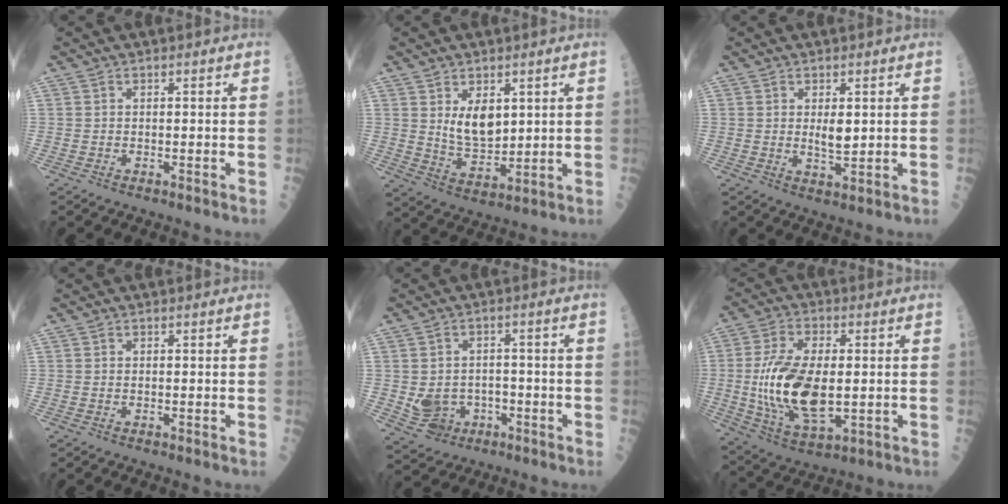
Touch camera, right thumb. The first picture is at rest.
{"total": 7.5, "force": [2.5, 4.4, 5.5], "torque": [-0.072, -0.027, 0.056]}
{"total": 3.5, "force": [0.7, 1.4, 3.1], "torque": [-0.048, -0.010, 0.017]}
{"total": 0.0}
{"total": 6.6, "force": [-1.5, 5.6, 3.1], "torque": [-0.024, 0.014, -0.015]}
{"total": 17.3, "force": [-0.6, 8.3, 15.2], "torque": [-0.296, -0.013, -0.003]}